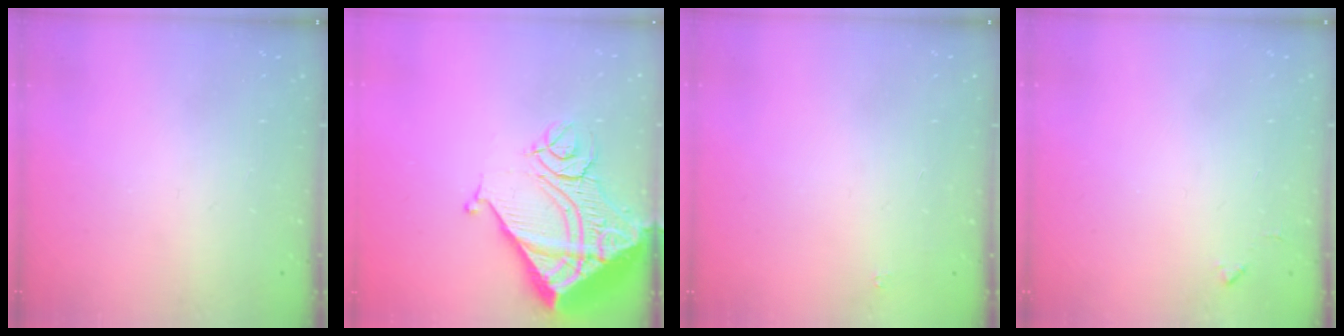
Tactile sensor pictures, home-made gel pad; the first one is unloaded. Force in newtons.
{"total": 20.9, "press": 20.7, "slide": 2.6}
{"total": 1.8, "press": 1.7, "slide": 0.1}
{"total": 3.7, "press": 3.7, "slide": 0.5}